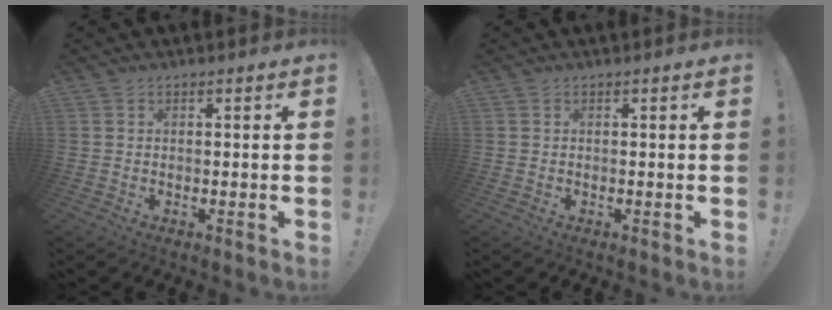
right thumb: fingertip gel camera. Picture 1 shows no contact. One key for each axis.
{"total": 0.0}